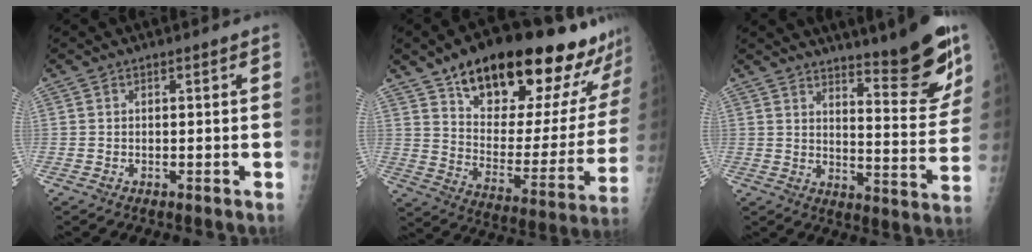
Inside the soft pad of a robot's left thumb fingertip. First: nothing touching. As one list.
[{"total": 29.4, "force": [20.8, 10.4, 18.0], "torque": [-0.222, -0.075, 0.303]}, {"total": 14.7, "force": [10.9, 2.4, 9.6], "torque": [-0.099, -0.091, 0.161]}]